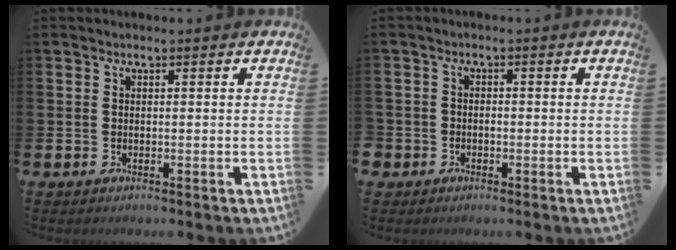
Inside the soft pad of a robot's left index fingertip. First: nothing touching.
{"total": 1.5, "force": [-0.8, 1.2, 0.1], "torque": [-0.003, 0.002, -0.020]}